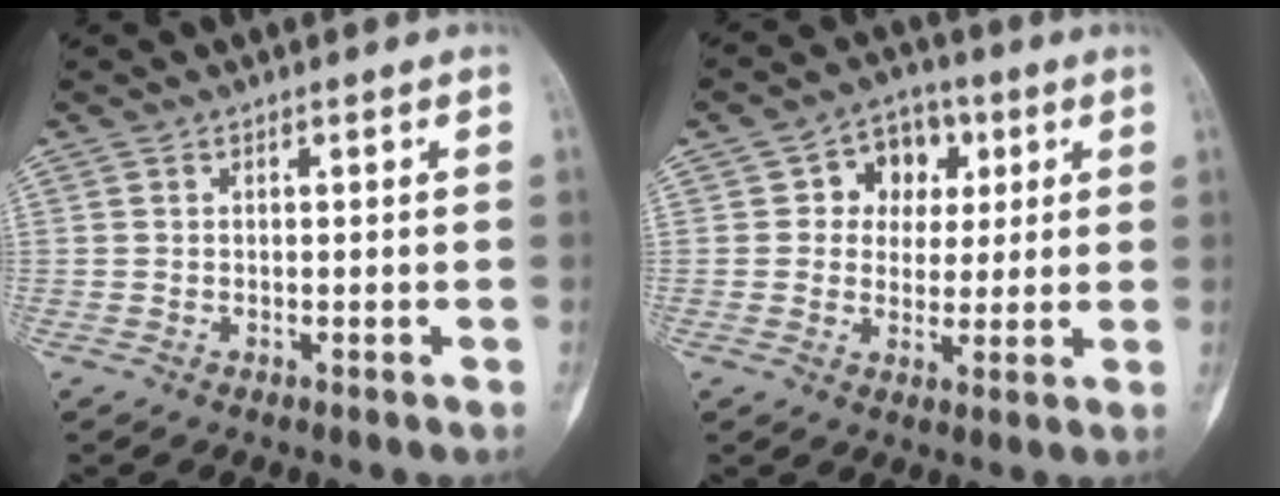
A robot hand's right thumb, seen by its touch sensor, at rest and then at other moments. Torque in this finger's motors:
{"motor_torque": [-1.00, 0.91, -0.11, 0.04, 0.09]}